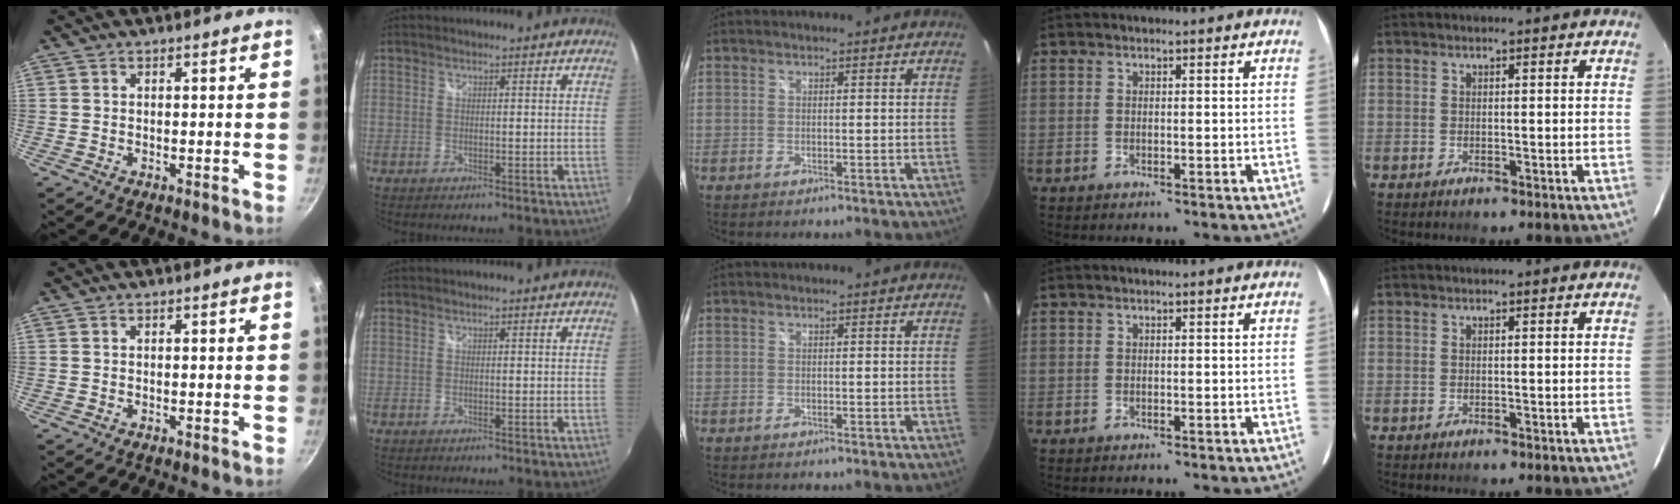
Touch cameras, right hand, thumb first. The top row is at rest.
{}